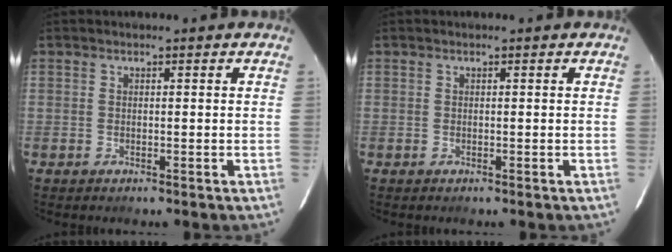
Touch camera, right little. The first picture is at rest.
{"total": 0.0}